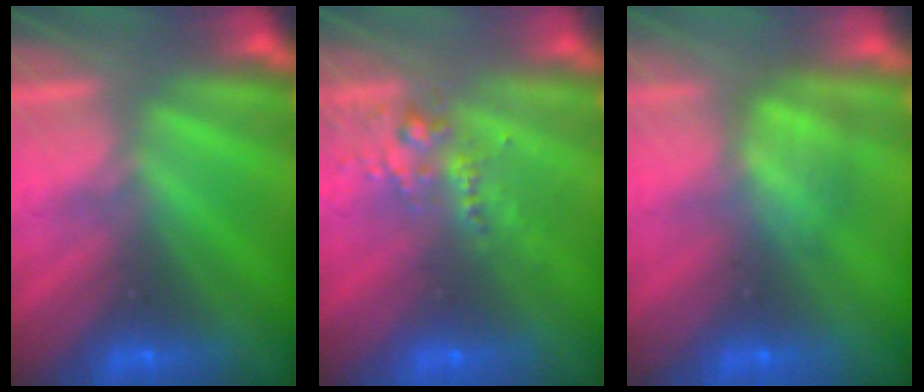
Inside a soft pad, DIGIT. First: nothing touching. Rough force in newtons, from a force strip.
{"total": 2.6}
{"total": 8.7}